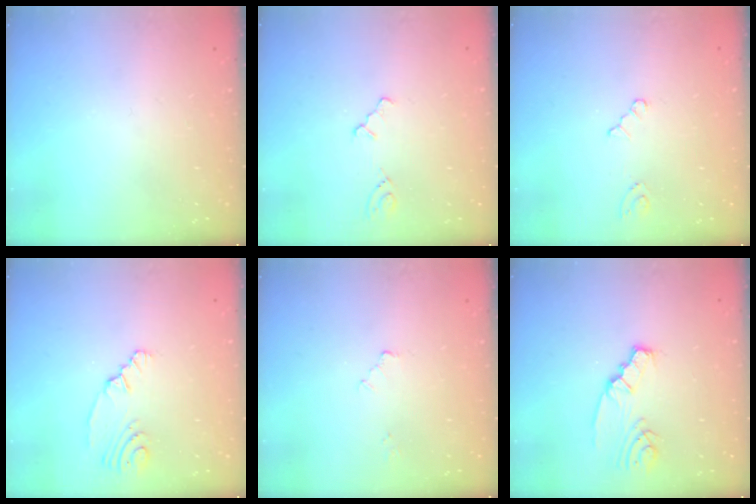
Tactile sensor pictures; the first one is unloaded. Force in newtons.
{"total": 2.2, "press": 2.2, "slide": 0.4}
{"total": 2.8, "press": 2.8, "slide": 0.4}
{"total": 3.0, "press": 2.6, "slide": 1.6}
{"total": 2.0, "press": 2.0, "slide": 0.3}
{"total": 3.5, "press": 3.5, "slide": 0.3}